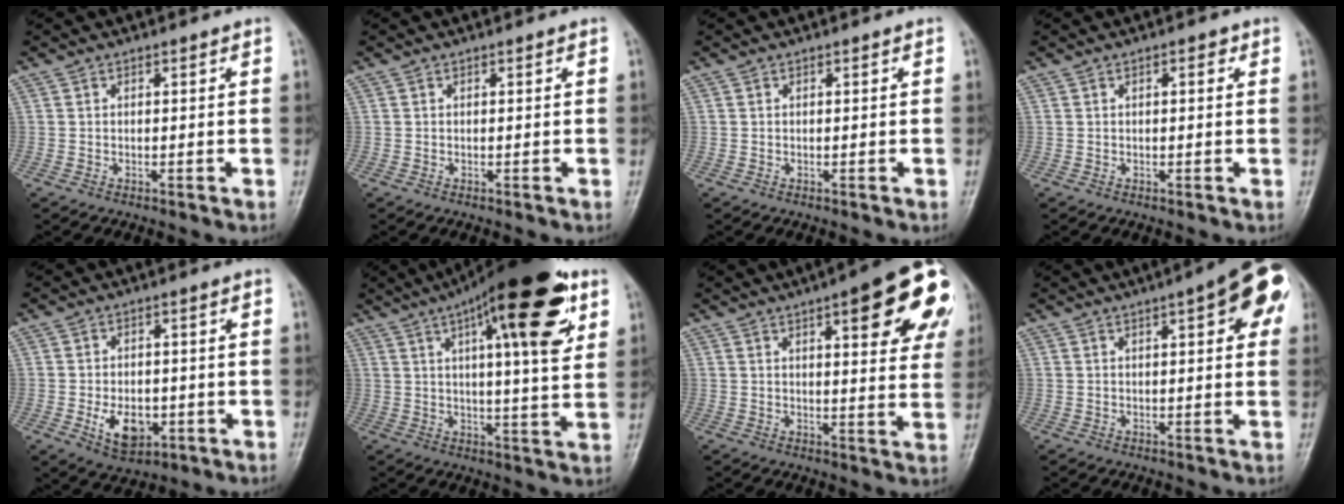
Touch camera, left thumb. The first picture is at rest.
{"total": 0.0}
{"total": 0.0}
{"total": 1.4, "force": [0.5, 0.6, 1.1], "torque": [-0.014, 0.002, 0.004]}
{"total": 7.9, "force": [-2.3, 5.1, 5.6], "torque": [-0.073, 0.005, -0.026]}
{"total": 21.5, "force": [9.4, 5.8, 18.5], "torque": [-0.254, -0.012, 0.131]}
{"total": 18.8, "force": [7.7, 5.6, 16.1], "torque": [-0.175, -0.013, 0.089]}
{"total": 10.8, "force": [4.0, 3.2, 9.5], "torque": [-0.096, 0.009, 0.040]}